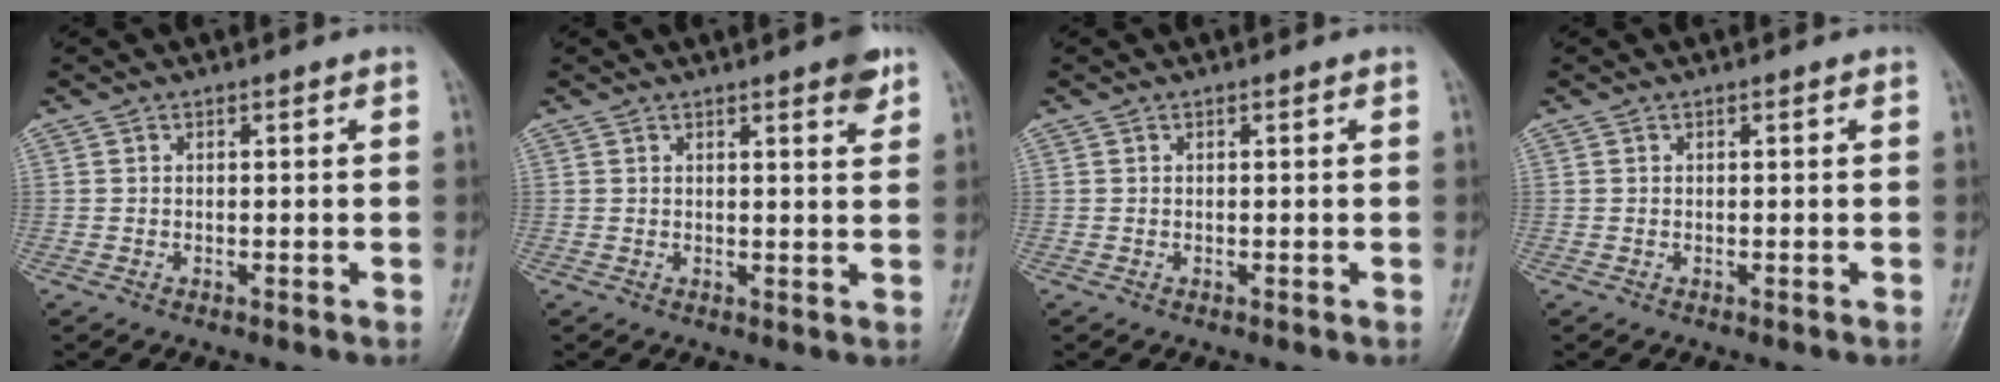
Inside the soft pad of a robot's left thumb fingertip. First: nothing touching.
{"total": 3.8, "force": [2.4, 0.8, 2.8], "torque": [-0.029, -0.012, 0.029]}
{"total": 0.0}
{"total": 0.0}